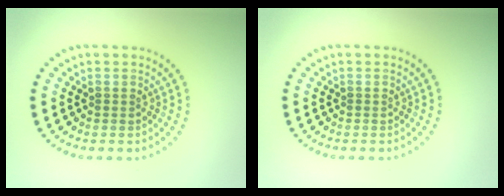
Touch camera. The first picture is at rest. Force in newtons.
{"total": 0.0}